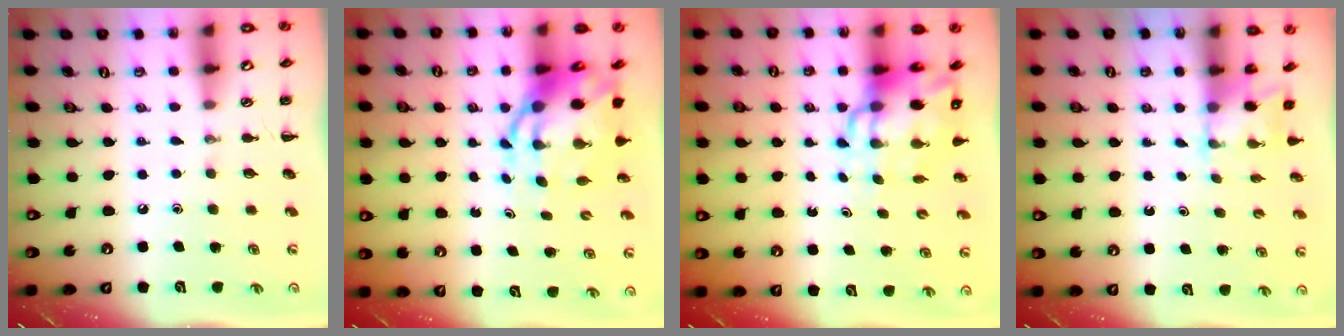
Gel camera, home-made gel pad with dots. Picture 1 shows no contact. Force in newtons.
{"total": 9.1, "press": 8.7, "slide": 2.7}
{"total": 9.3, "press": 9.0, "slide": 2.4}
{"total": 1.7, "press": 1.6, "slide": 0.6}